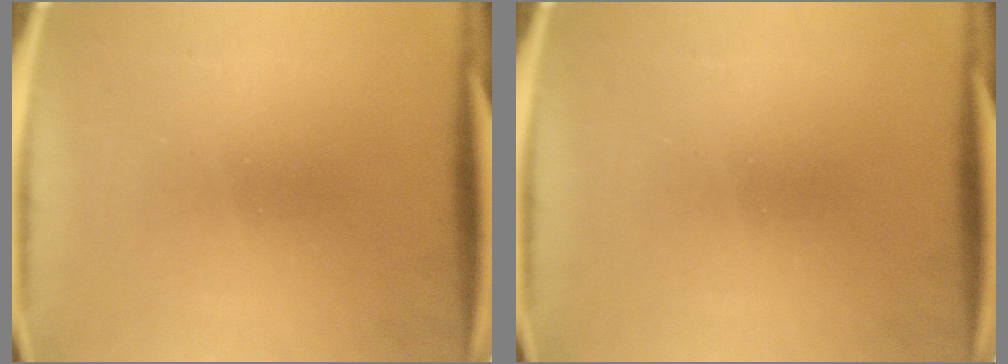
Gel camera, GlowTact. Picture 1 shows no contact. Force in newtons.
{"total": 0.0}